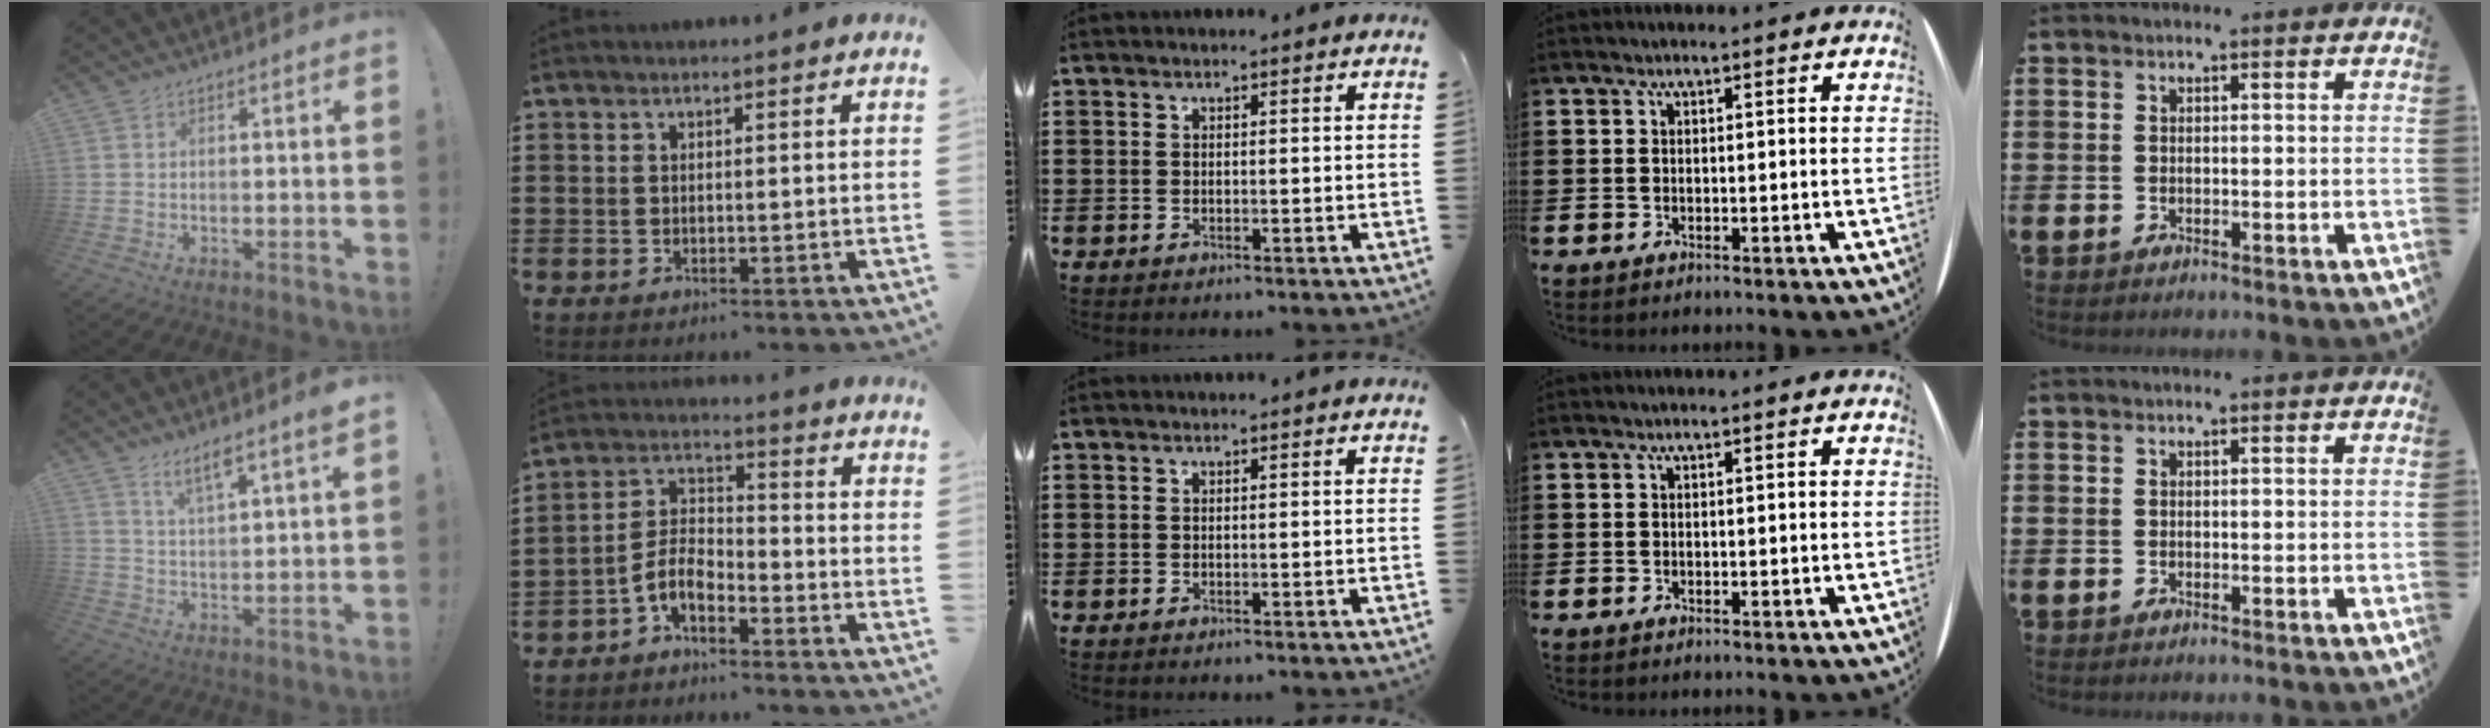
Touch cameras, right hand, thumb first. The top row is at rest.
{"thumb": {"total": 6.2, "force": [5.1, 0.5, 3.5], "torque": [-0.057, -0.032, 0.086]}, "index": {"total": 5.4, "force": [-3.6, 2.4, 3.3], "torque": [-0.091, 0.003, -0.078]}}